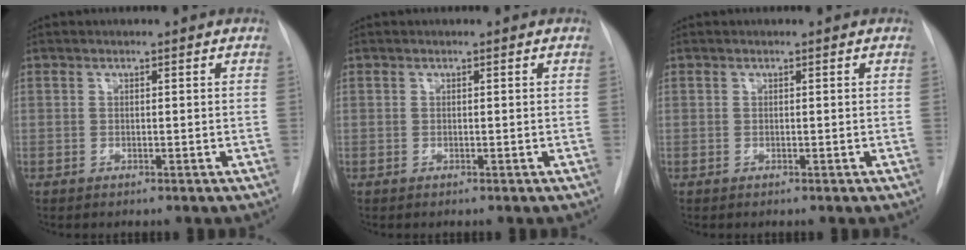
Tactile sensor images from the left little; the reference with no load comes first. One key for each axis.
{"total": 0.0}
{"total": 0.0}